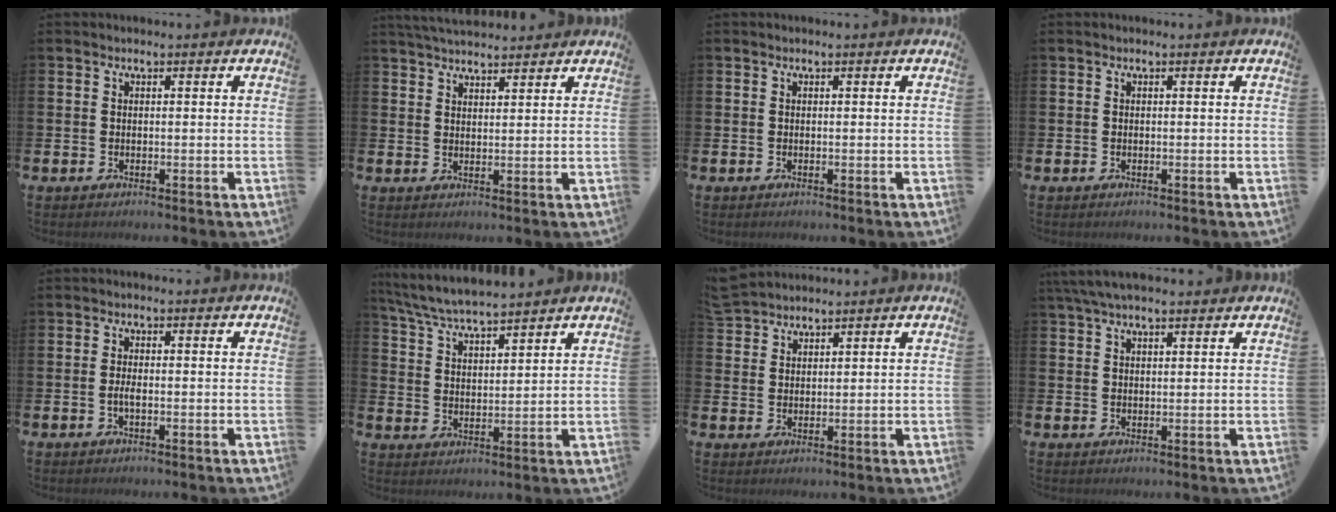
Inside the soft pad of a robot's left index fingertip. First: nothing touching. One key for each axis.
{"total": 3.6, "fx": 3.5, "fy": 0.5, "fz": 0.4, "tx": -0.010, "ty": -0.016, "tz": 0.064}
{"total": 0.0}
{"total": 0.0}
{"total": 1.3, "fx": -0.4, "fy": 0.4, "fz": 1.2, "tx": -0.023, "ty": 0.000, "tz": -0.008}
{"total": 6.1, "fx": 5.9, "fy": 0.3, "fz": 1.3, "tx": -0.049, "ty": -0.030, "tz": 0.106}
{"total": 3.7, "fx": 3.6, "fy": 0.7, "fz": 0.0, "tx": -0.003, "ty": -0.016, "tz": 0.068}
{"total": 4.3, "fx": 3.5, "fy": 1.1, "fz": 2.2, "tx": -0.043, "ty": -0.007, "tz": 0.064}